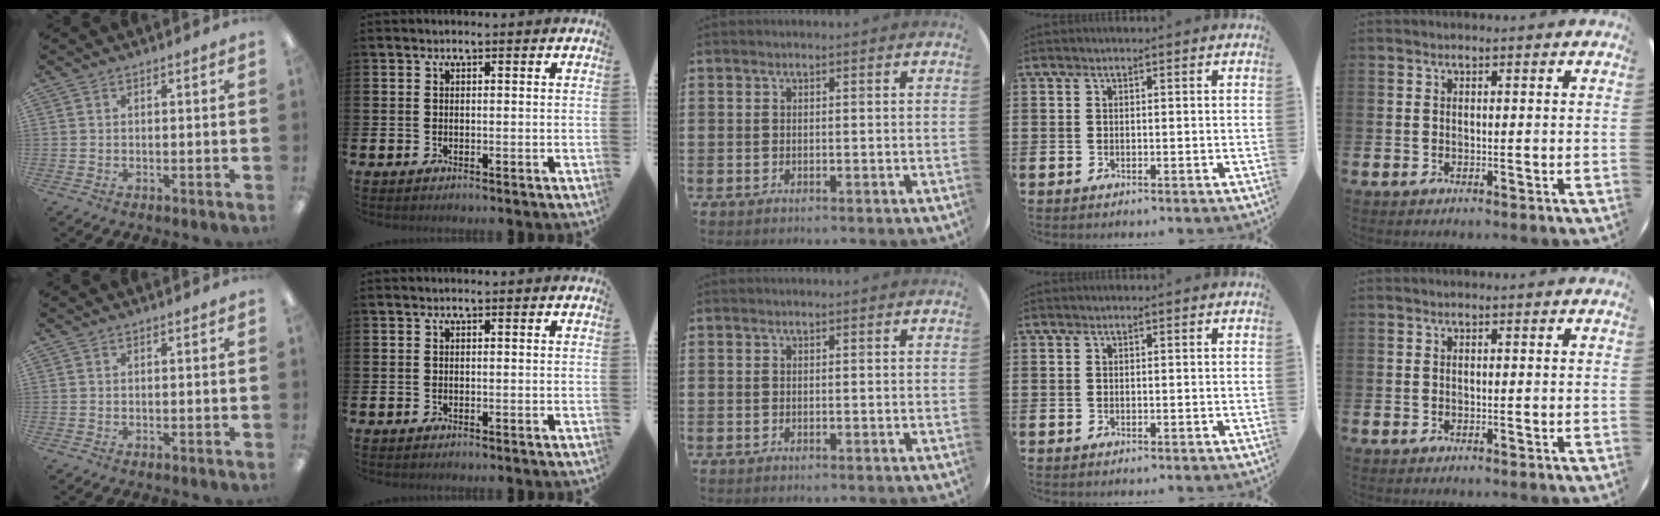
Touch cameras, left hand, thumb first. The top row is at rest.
{}